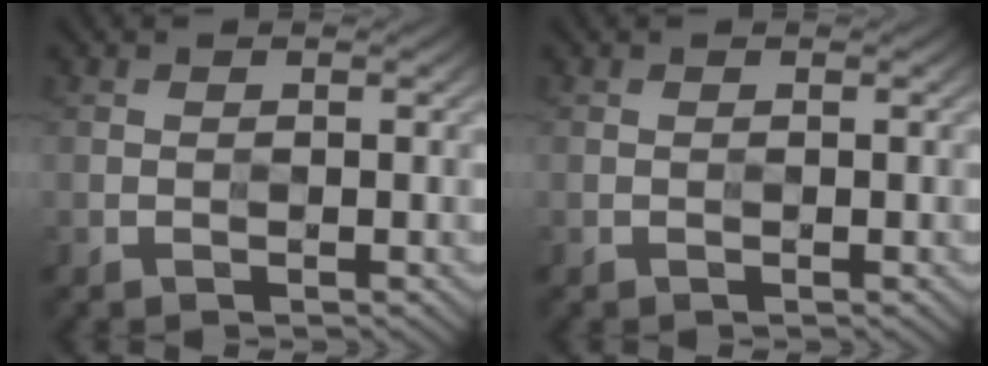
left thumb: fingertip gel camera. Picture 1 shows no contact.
{"total": 0.0}